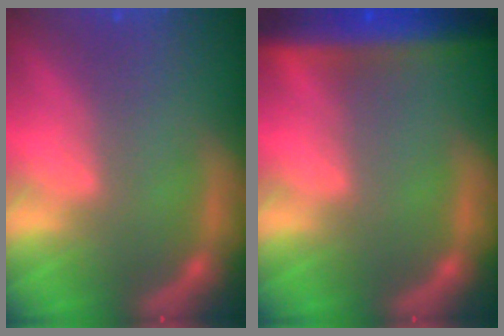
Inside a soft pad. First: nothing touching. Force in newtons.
{"total": 8.0}